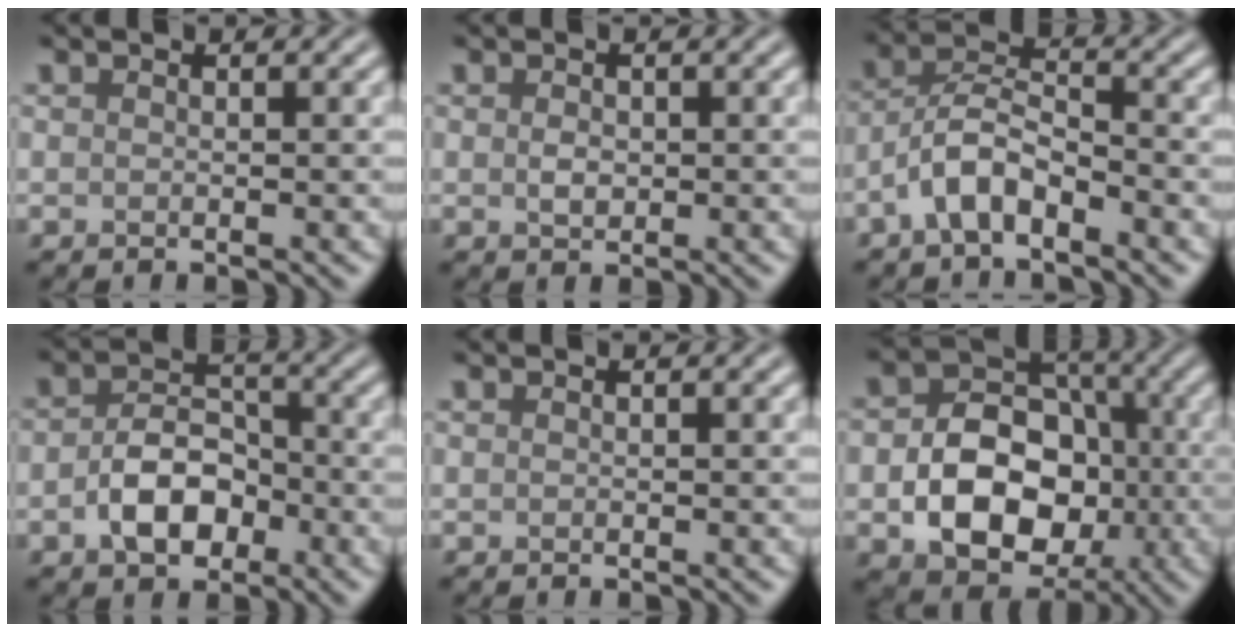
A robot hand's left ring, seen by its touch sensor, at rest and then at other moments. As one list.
[{"total": 1.2, "force": [0.2, 0.9, 0.8], "torque": [-0.014, 0.000, 0.004]}, {"total": 4.1, "force": [-2.4, 1.6, 2.9], "torque": [-0.050, 0.017, -0.053]}, {"total": 4.8, "force": [-1.5, 3.2, 3.3], "torque": [-0.058, 0.004, -0.031]}, {"total": 0.0}, {"total": 8.9, "force": [-1.8, 6.7, 5.6], "torque": [-0.086, -0.002, -0.027]}]